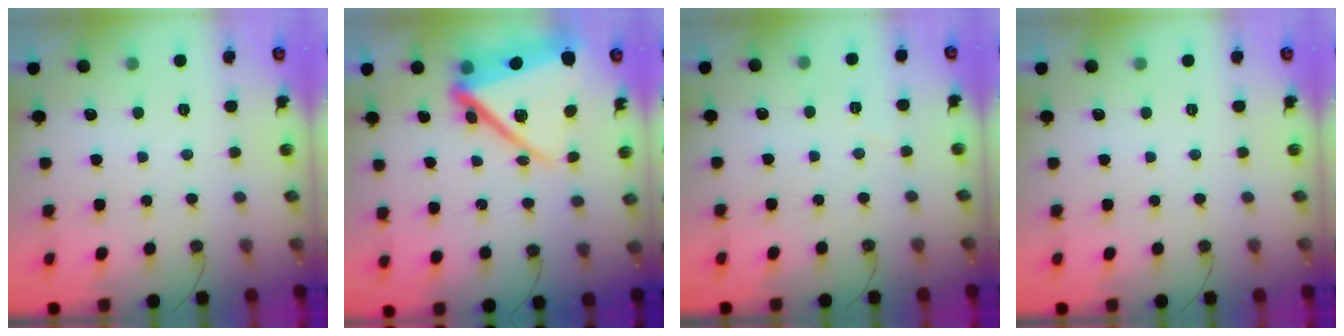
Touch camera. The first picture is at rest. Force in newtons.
{"total": 18.6, "press": 18.5, "slide": 1.8}
{"total": 2.7, "press": 2.4, "slide": 1.1}
{"total": 0.0}